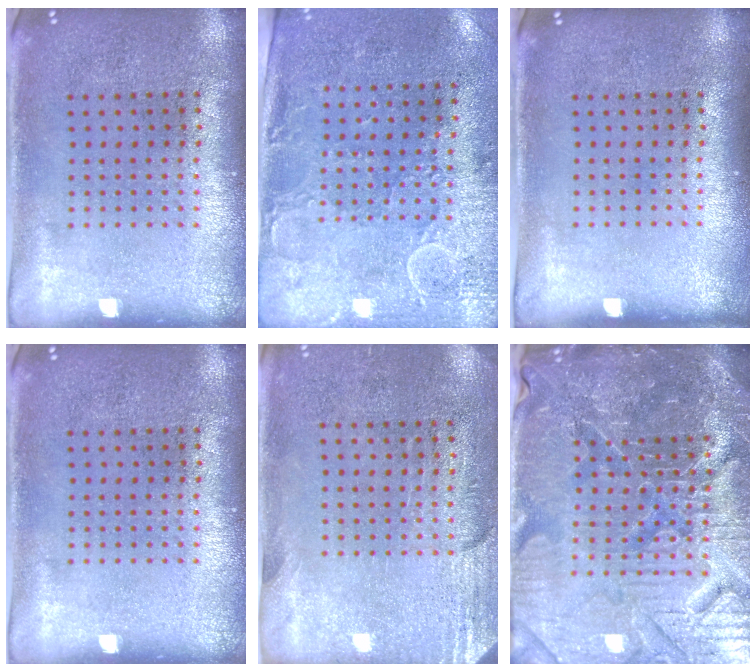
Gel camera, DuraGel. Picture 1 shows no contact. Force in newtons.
{"total": 2.9, "press": 2.4, "slide": 1.7}
{"total": 0.0}
{"total": 0.0}
{"total": 2.8, "press": 2.4, "slide": 1.4}
{"total": 6.2, "press": 5.7, "slide": 2.3}